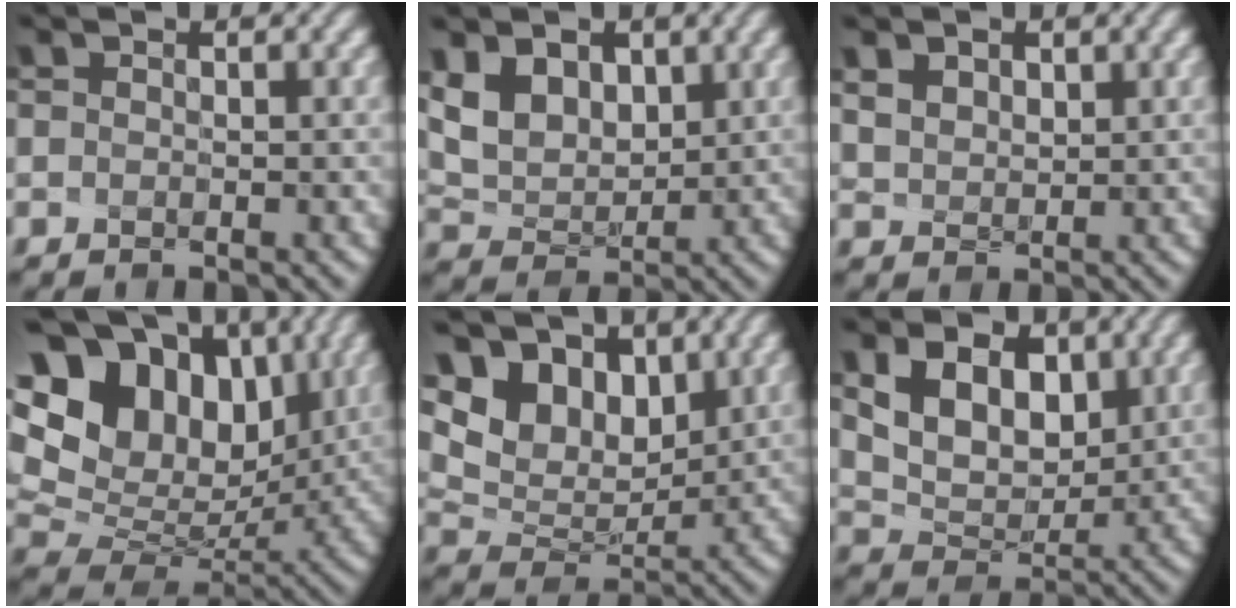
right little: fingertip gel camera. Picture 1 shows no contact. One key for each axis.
{"total": 6.3, "fx": 2.7, "fy": 4.3, "fz": 3.7, "tx": -0.083, "ty": 0.013, "tz": 0.048}
{"total": 4.5, "fx": 2.4, "fy": 3.0, "fz": 2.2, "tx": -0.068, "ty": 0.020, "tz": 0.034}
{"total": 16.9, "fx": 7.2, "fy": 11.7, "fz": 9.8, "tx": -0.210, "ty": 0.052, "tz": 0.142}
{"total": 8.4, "fx": 4.6, "fy": 5.5, "fz": 4.5, "tx": -0.112, "ty": 0.008, "tz": 0.081}
{"total": 6.0, "fx": 2.2, "fy": 3.8, "fz": 4.1, "tx": -0.080, "ty": -0.007, "tz": 0.036}